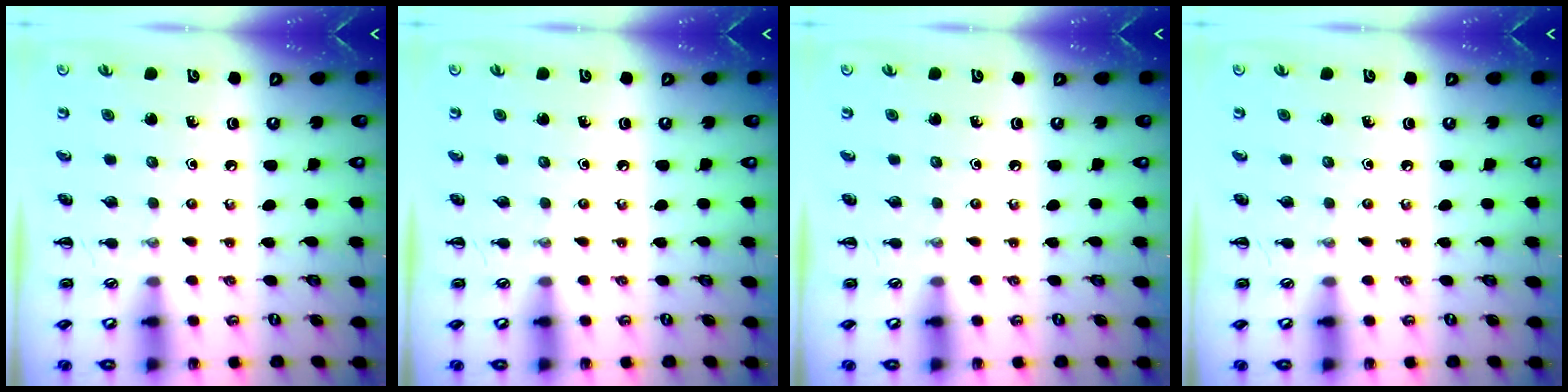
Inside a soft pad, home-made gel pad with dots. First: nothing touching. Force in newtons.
{"total": 0.0}
{"total": 0.0}
{"total": 0.0}